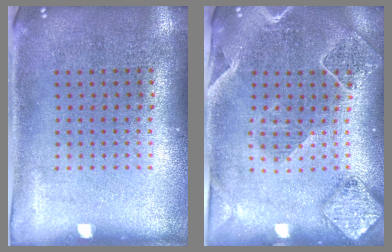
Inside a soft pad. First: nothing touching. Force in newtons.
{"total": 2.1, "press": 1.9, "slide": 0.7}